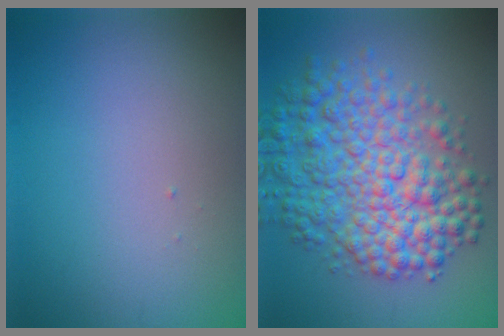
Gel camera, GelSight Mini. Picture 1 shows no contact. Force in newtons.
{"total": 9.0, "press": 9.0, "slide": 0.1}